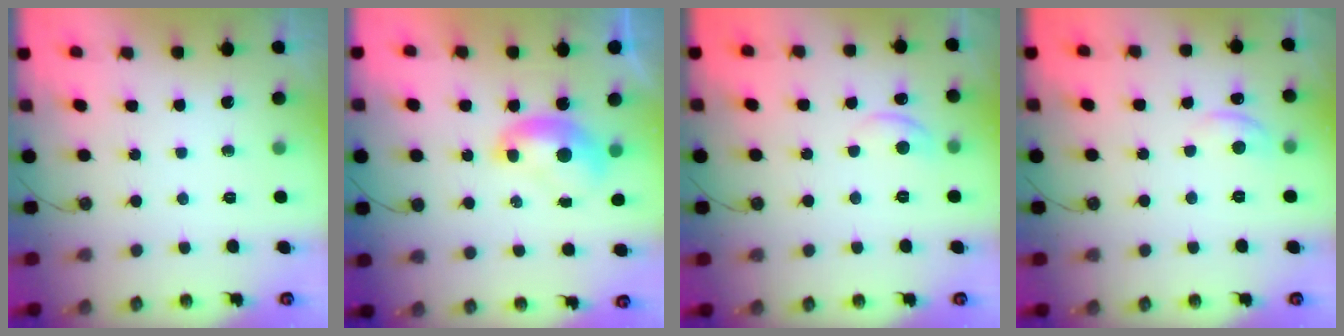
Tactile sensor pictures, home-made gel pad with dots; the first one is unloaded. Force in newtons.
{"total": 1.4, "press": 1.4, "slide": 0.2}
{"total": 2.6, "press": 2.6, "slide": 0.5}
{"total": 2.4, "press": 2.3, "slide": 0.8}